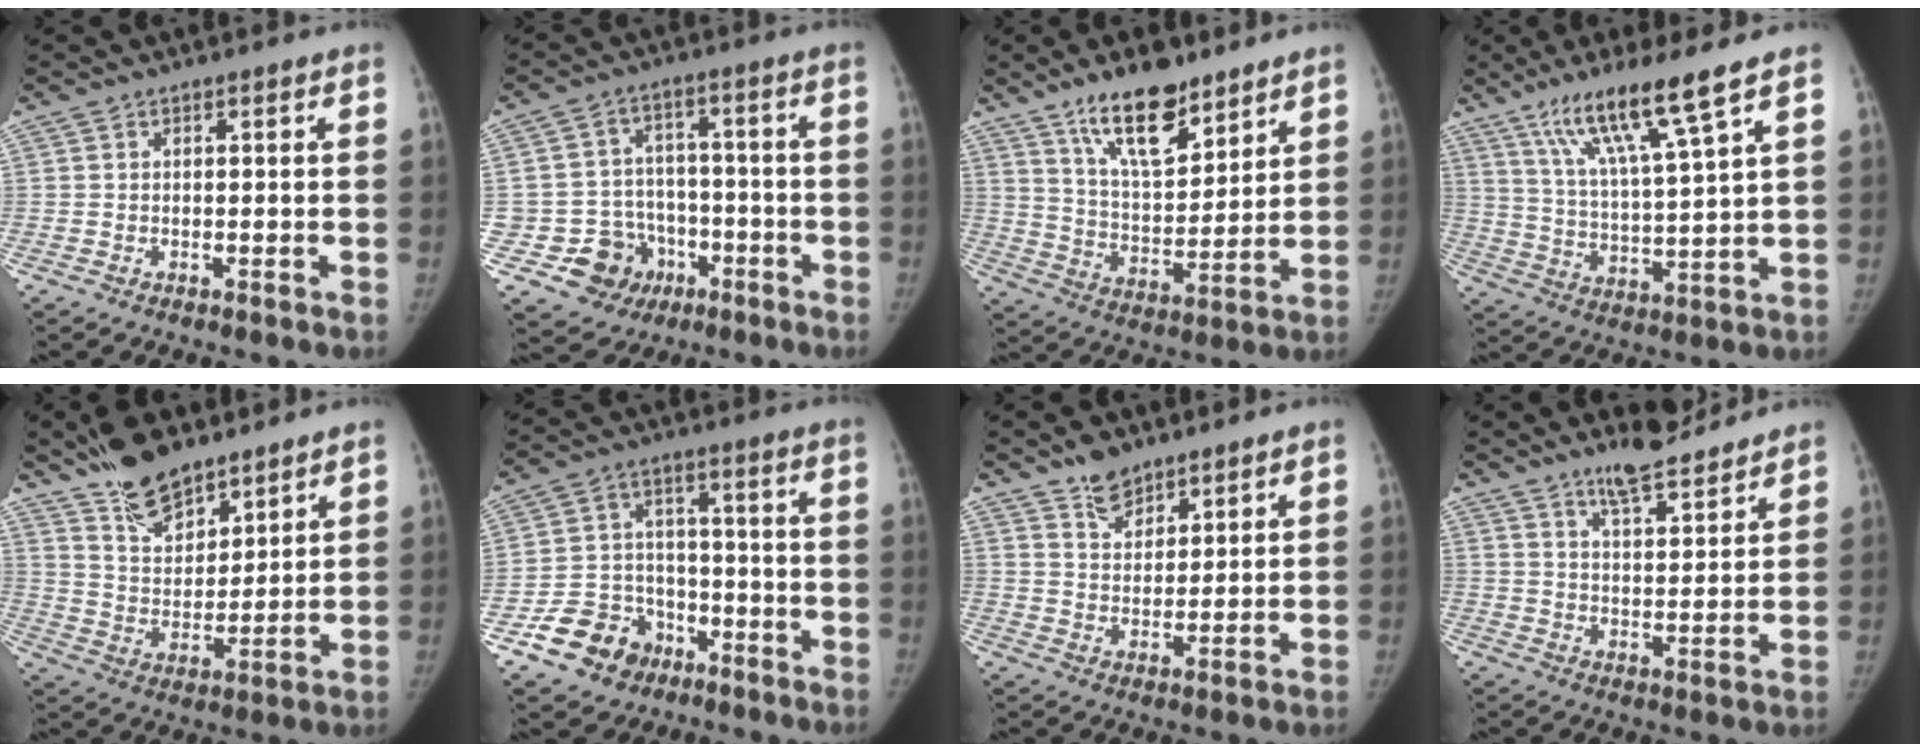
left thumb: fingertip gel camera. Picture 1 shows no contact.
{"total": 10.5, "force": [-4.3, 9.4, 1.9], "torque": [0.005, 0.045, -0.057]}
{"total": 14.7, "force": [10.2, 5.7, 8.9], "torque": [-0.114, -0.065, 0.183]}
{"total": 13.3, "force": [8.6, 0.3, 10.1], "torque": [-0.182, -0.039, 0.161]}
{"total": 13.3, "force": [10.3, 5.7, 6.2], "torque": [-0.067, -0.062, 0.190]}
{"total": 11.5, "force": [-6.6, 8.7, 3.5], "torque": [-0.025, 0.056, -0.110]}
{"total": 6.0, "force": [4.8, 3.1, 2.1], "torque": [-0.007, -0.036, 0.088]}
{"total": 9.0, "force": [7.5, 2.3, 4.5], "torque": [-0.051, -0.049, 0.125]}